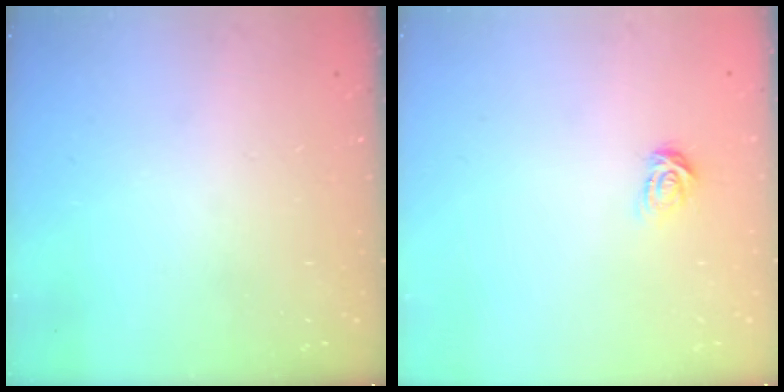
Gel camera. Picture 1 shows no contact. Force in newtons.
{"total": 3.4, "press": 3.4, "slide": 0.4}